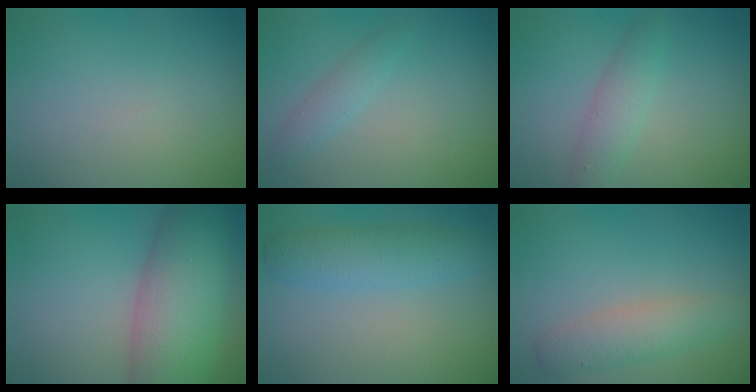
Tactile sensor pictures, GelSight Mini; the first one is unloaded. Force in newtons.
{"total": 1.5, "press": 1.5, "slide": 0.1}
{"total": 2.4, "press": 2.4, "slide": 0.1}
{"total": 8.7, "press": 8.7, "slide": 0.2}
{"total": 3.5, "press": 3.5, "slide": 0.1}
{"total": 3.0, "press": 3.0, "slide": 0.1}